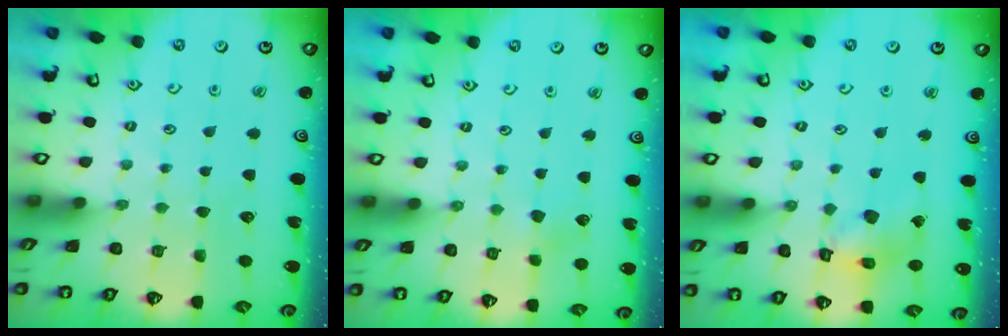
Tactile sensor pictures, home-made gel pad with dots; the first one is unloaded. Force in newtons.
{"total": 3.3, "press": 3.3, "slide": 0.4}
{"total": 10.7, "press": 10.7, "slide": 1.1}